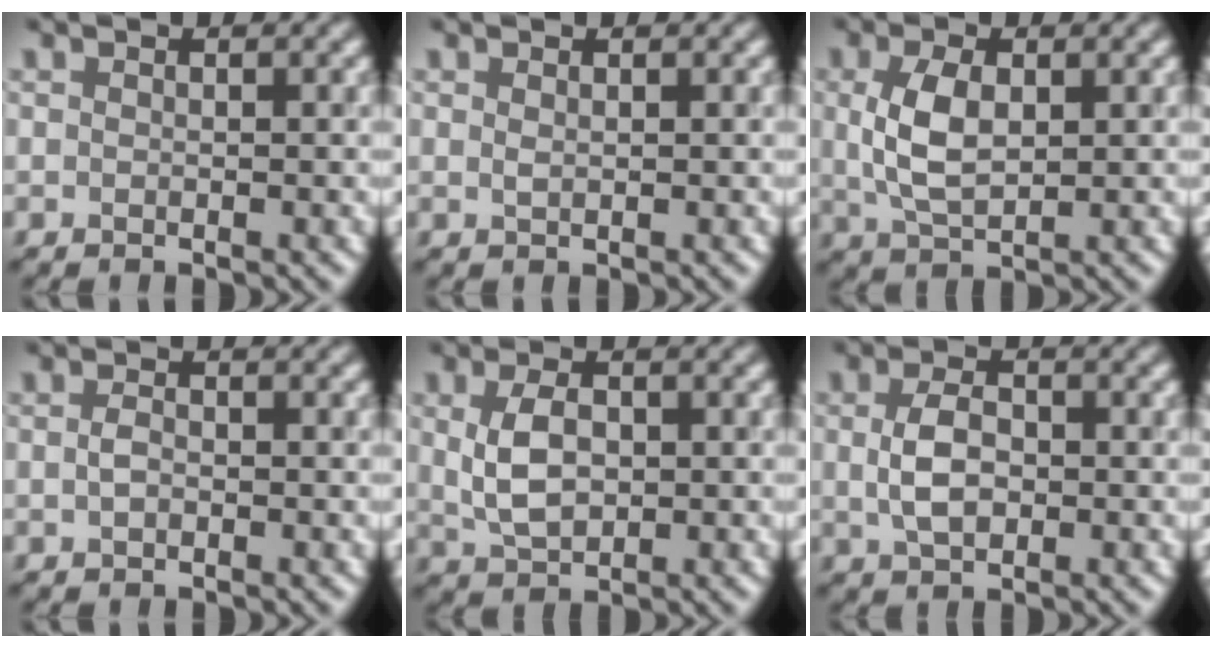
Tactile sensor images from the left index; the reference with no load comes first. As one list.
[{"total": 0.5, "force": [0.3, 0.2, 0.4], "torque": [-0.010, 0.000, 0.006]}, {"total": 4.3, "force": [0.6, 2.3, 3.5], "torque": [-0.083, 0.002, 0.015]}, {"total": 1.0, "force": [-0.1, 0.6, 0.8], "torque": [-0.019, 0.001, -0.005]}, {"total": 3.8, "force": [0.4, 2.3, 3.0], "torque": [-0.066, 0.001, 0.011]}, {"total": 3.3, "force": [0.1, 2.1, 2.6], "torque": [-0.059, 0.000, 0.000]}]